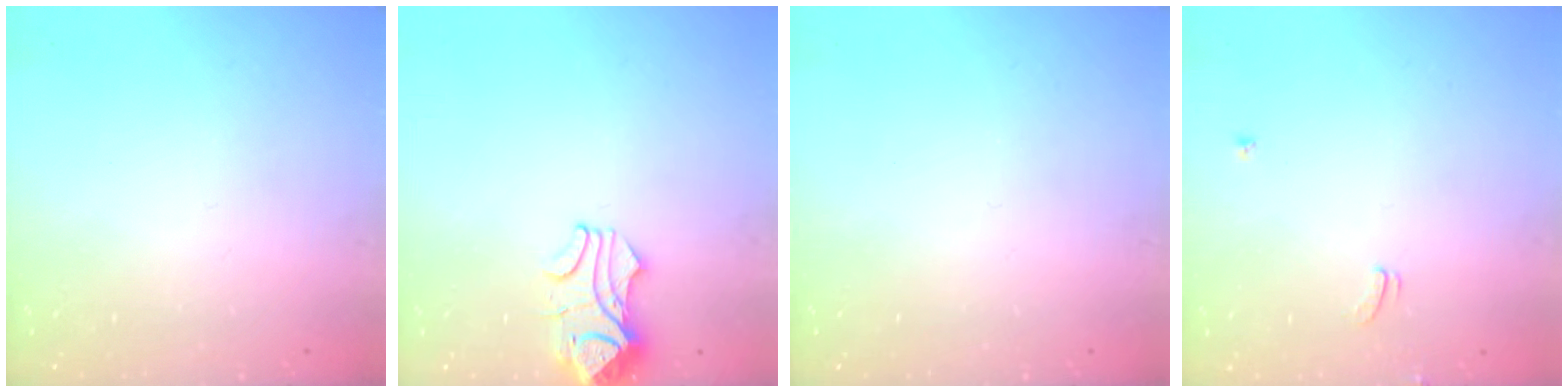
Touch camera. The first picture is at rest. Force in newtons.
{"total": 3.4, "press": 3.4, "slide": 0.5}
{"total": 0.0}
{"total": 1.6, "press": 1.5, "slide": 0.3}